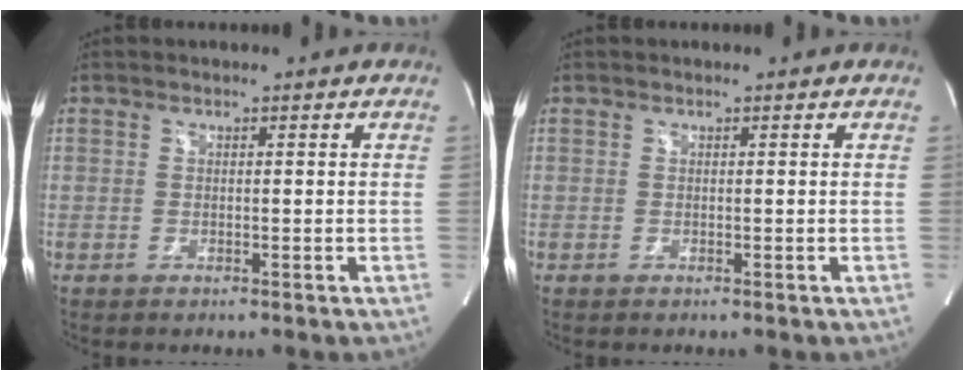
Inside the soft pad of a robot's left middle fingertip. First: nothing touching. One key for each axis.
{"total": 0.0}